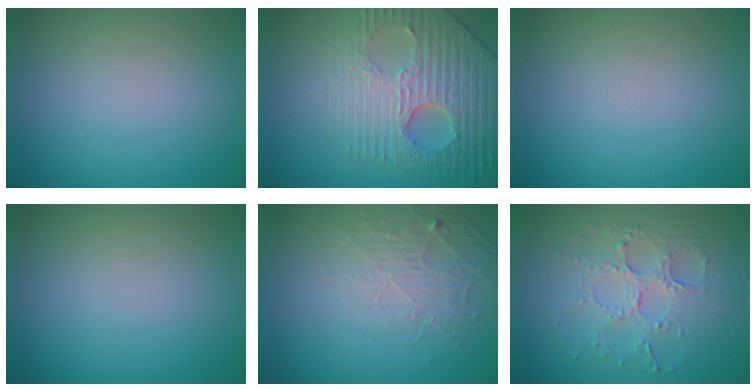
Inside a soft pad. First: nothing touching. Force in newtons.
{"total": 7.6, "press": 5.9, "slide": 4.8}
{"total": 0.0}
{"total": 0.0}
{"total": 2.2, "press": 1.4, "slide": 1.7}
{"total": 4.2, "press": 3.6, "slide": 2.1}